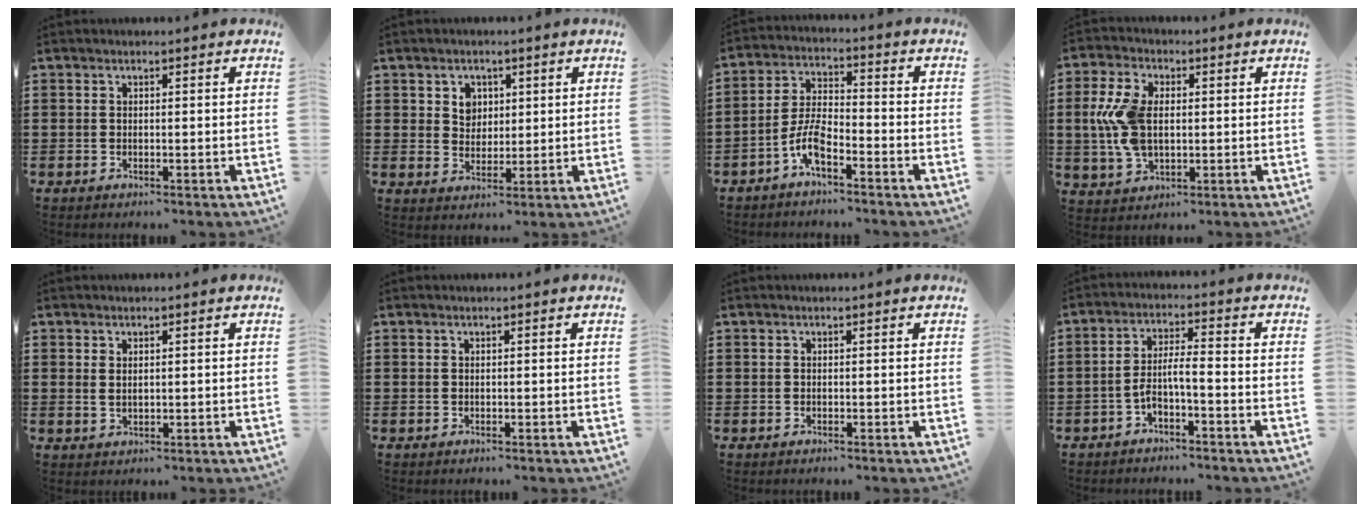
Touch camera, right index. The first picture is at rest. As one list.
[{"total": 3.7, "force": [1.6, 3.1, 1.1], "torque": [-0.028, 0.010, 0.025]}, {"total": 6.2, "force": [-3.9, 1.9, 4.4], "torque": [-0.110, -0.004, -0.080]}, {"total": 9.0, "force": [0.4, 5.4, 7.1], "torque": [-0.182, 0.005, 0.000]}, {"total": 1.2, "force": [0.9, 0.4, 0.7], "torque": [-0.014, 0.005, 0.016]}, {"total": 0.0}, {"total": 0.0}, {"total": 4.8, "force": [-2.8, 0.9, 3.7], "torque": [-0.089, -0.001, -0.060]}]